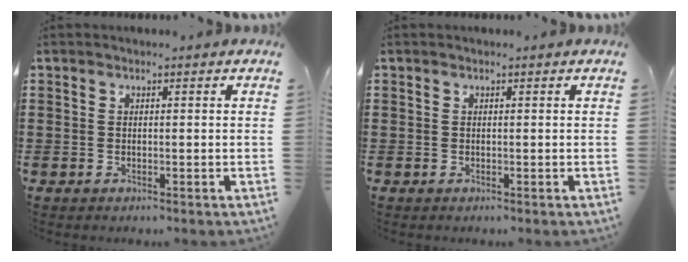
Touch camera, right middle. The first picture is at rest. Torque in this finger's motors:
{"motor_torque": [-0.19, -0.04, 0.00, 0.00]}